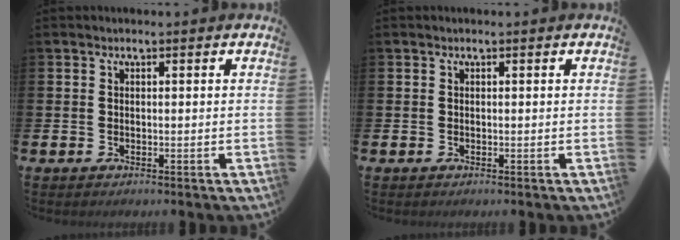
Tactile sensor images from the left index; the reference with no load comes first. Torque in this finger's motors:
{"motor_torque": [0.00, 0.00, 0.01, 0.00]}